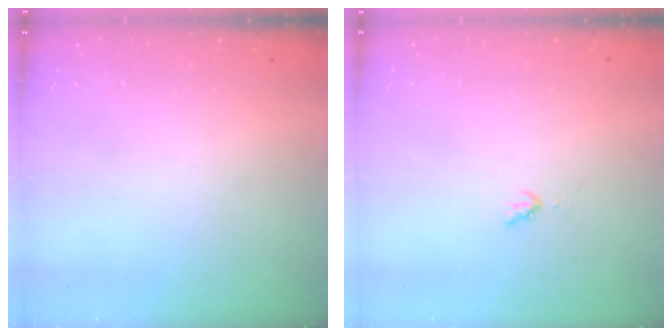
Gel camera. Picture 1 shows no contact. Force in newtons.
{"total": 2.8, "press": 2.8, "slide": 0.4}